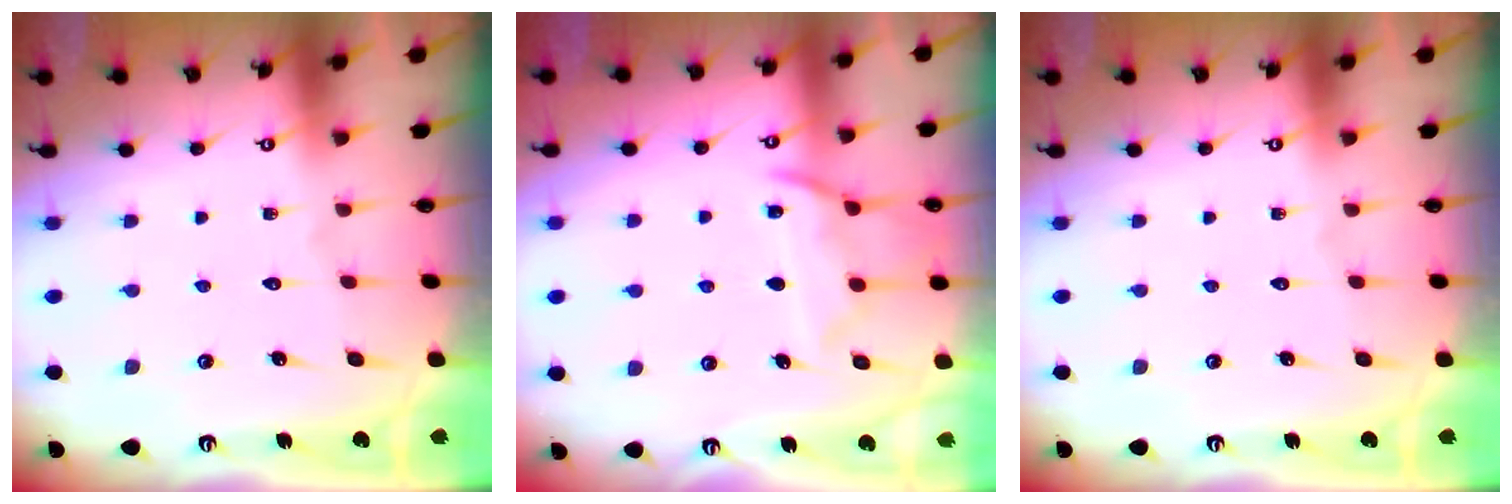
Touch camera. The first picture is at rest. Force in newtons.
{"total": 10.6, "press": 10.6, "slide": 1.2}
{"total": 0.0}